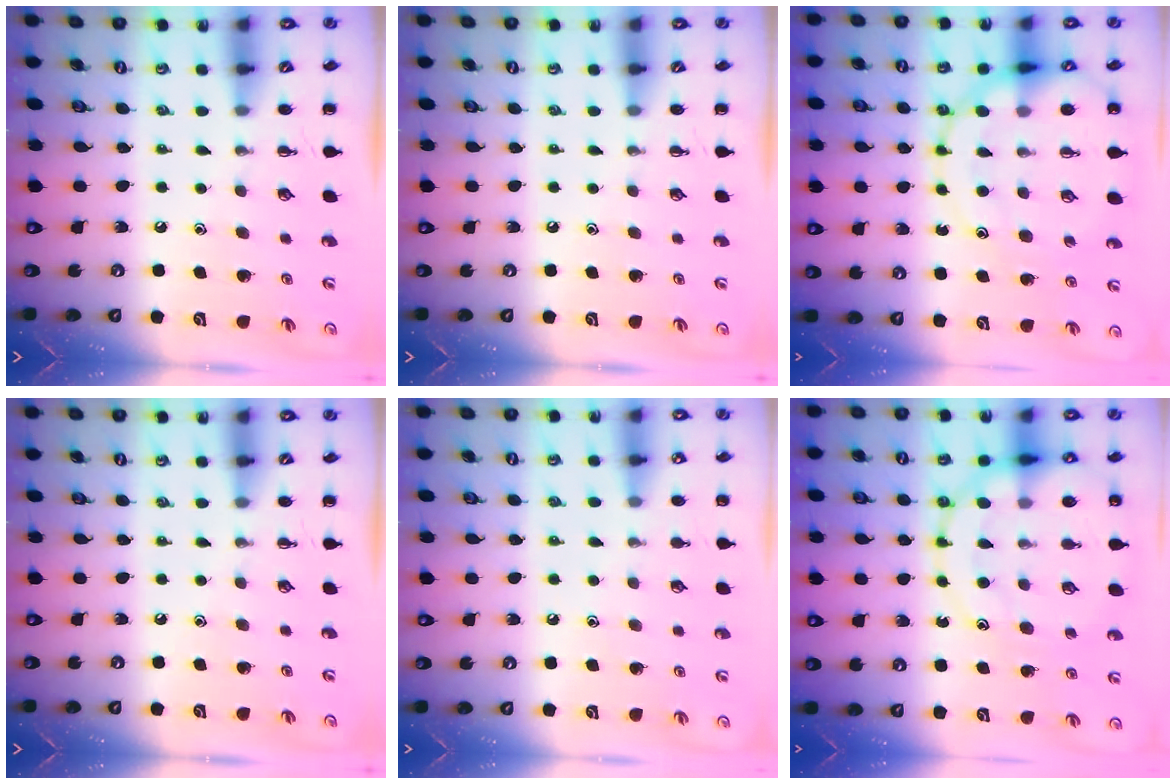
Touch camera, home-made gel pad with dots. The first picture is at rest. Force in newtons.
{"total": 0.0}
{"total": 16.3, "press": 16.1, "slide": 2.5}
{"total": 0.0}
{"total": 6.8, "press": 6.6, "slide": 1.5}
{"total": 16.6, "press": 16.5, "slide": 2.2}